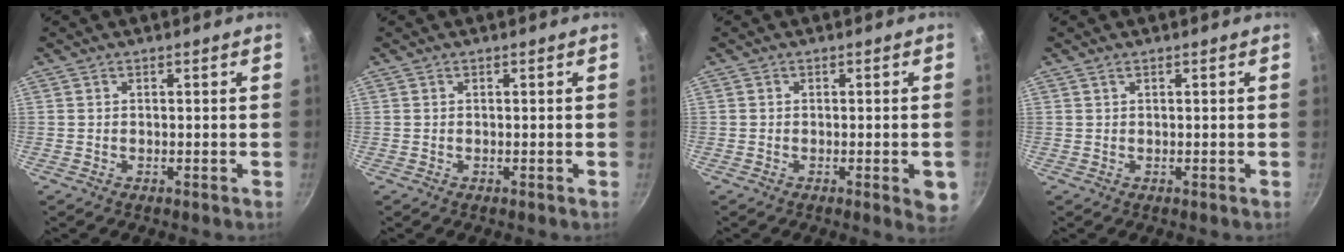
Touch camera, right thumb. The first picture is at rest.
{"total": 0.0}
{"total": 4.2, "force": [-1.3, 1.1, 3.9], "torque": [-0.037, -0.001, -0.017]}
{"total": 0.6, "force": [0.5, 0.0, 0.4], "torque": [-0.007, -0.002, 0.011]}